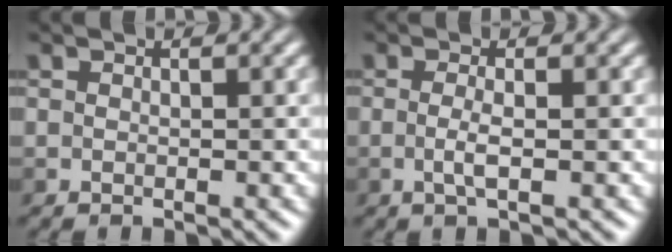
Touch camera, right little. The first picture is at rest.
{"total": 1.4, "force": [-0.4, 0.0, 1.3], "torque": [-0.032, 0.001, -0.008]}